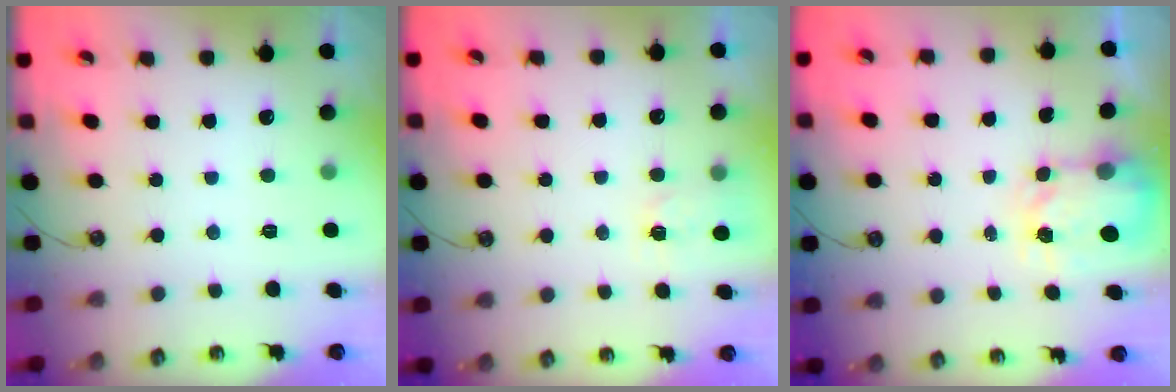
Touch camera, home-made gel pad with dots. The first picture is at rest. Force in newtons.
{"total": 3.5, "press": 3.5, "slide": 0.5}
{"total": 3.9, "press": 3.8, "slide": 0.6}